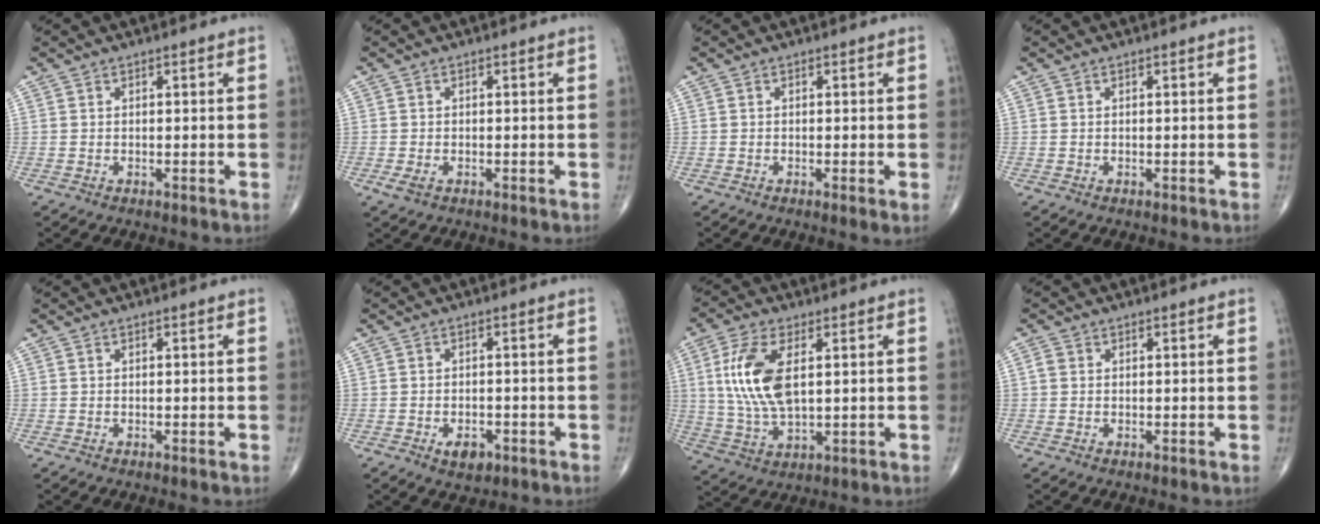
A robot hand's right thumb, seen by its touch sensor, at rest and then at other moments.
{"total": 1.8, "force": [-0.7, 0.9, 1.4], "torque": [-0.034, -0.002, -0.012]}
{"total": 1.2, "force": [-0.2, 0.1, 1.2], "torque": [-0.026, -0.006, -0.006]}
{"total": 0.0}
{"total": 0.0}
{"total": 3.8, "force": [-1.8, 2.3, 2.5], "torque": [-0.028, 0.006, -0.024]}
{"total": 12.4, "force": [2.5, 5.9, 10.6], "torque": [-0.225, -0.008, 0.055]}
{"total": 1.1, "force": [0.1, 1.0, 0.5], "torque": [-0.009, 0.002, 0.001]}